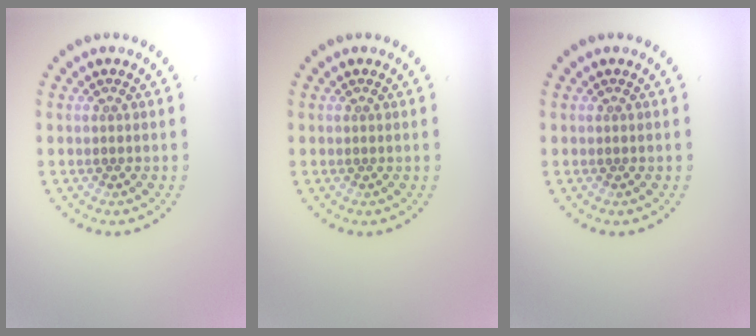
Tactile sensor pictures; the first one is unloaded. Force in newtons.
{"total": 0.0}
{"total": 0.0}